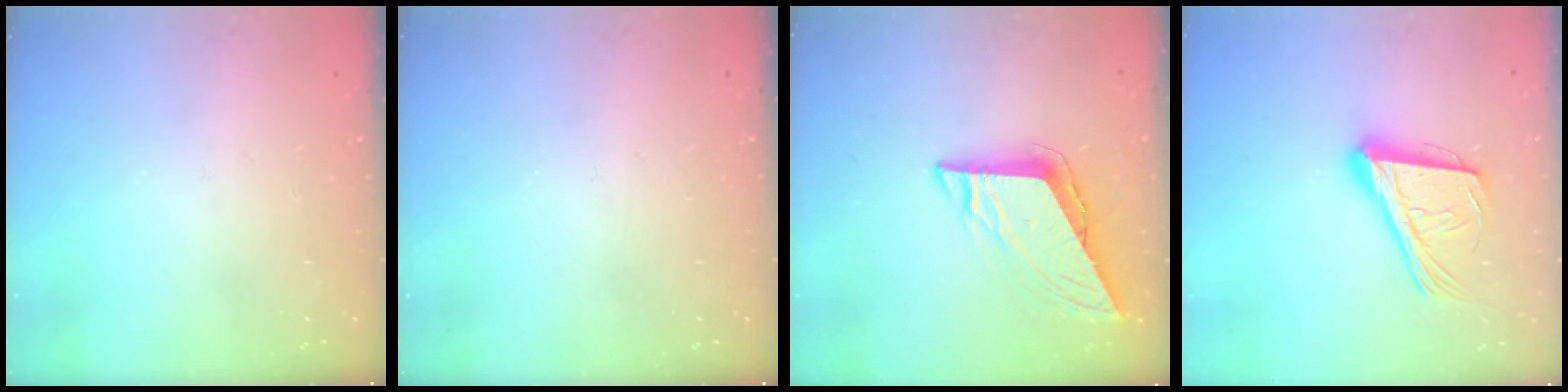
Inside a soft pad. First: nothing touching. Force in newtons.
{"total": 0.0}
{"total": 8.7, "press": 8.6, "slide": 0.7}
{"total": 20.2, "press": 19.6, "slide": 4.7}